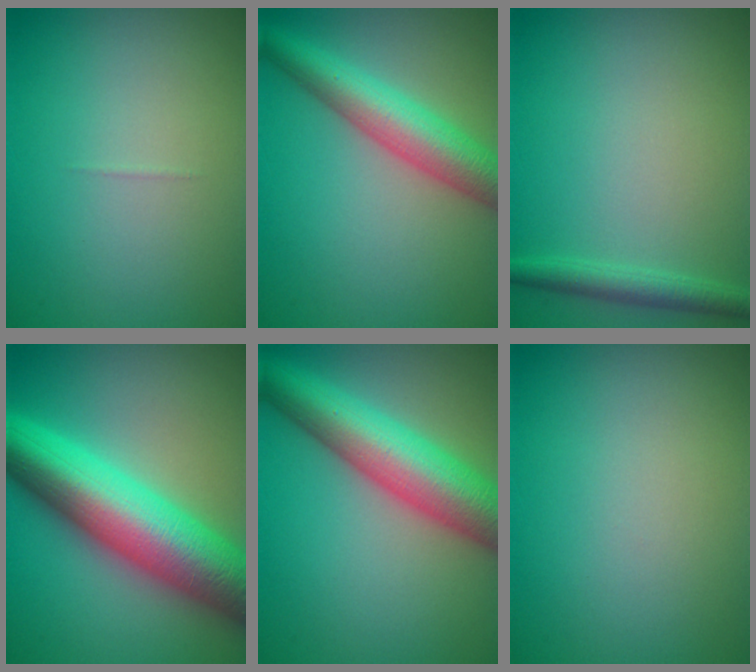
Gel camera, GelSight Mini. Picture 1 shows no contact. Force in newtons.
{"total": 6.3, "press": 6.3, "slide": 0.1}
{"total": 1.9, "press": 1.9, "slide": 0.1}
{"total": 12.1, "press": 12.1, "slide": 0.2}
{"total": 9.5, "press": 9.5, "slide": 0.2}
{"total": 0.0}